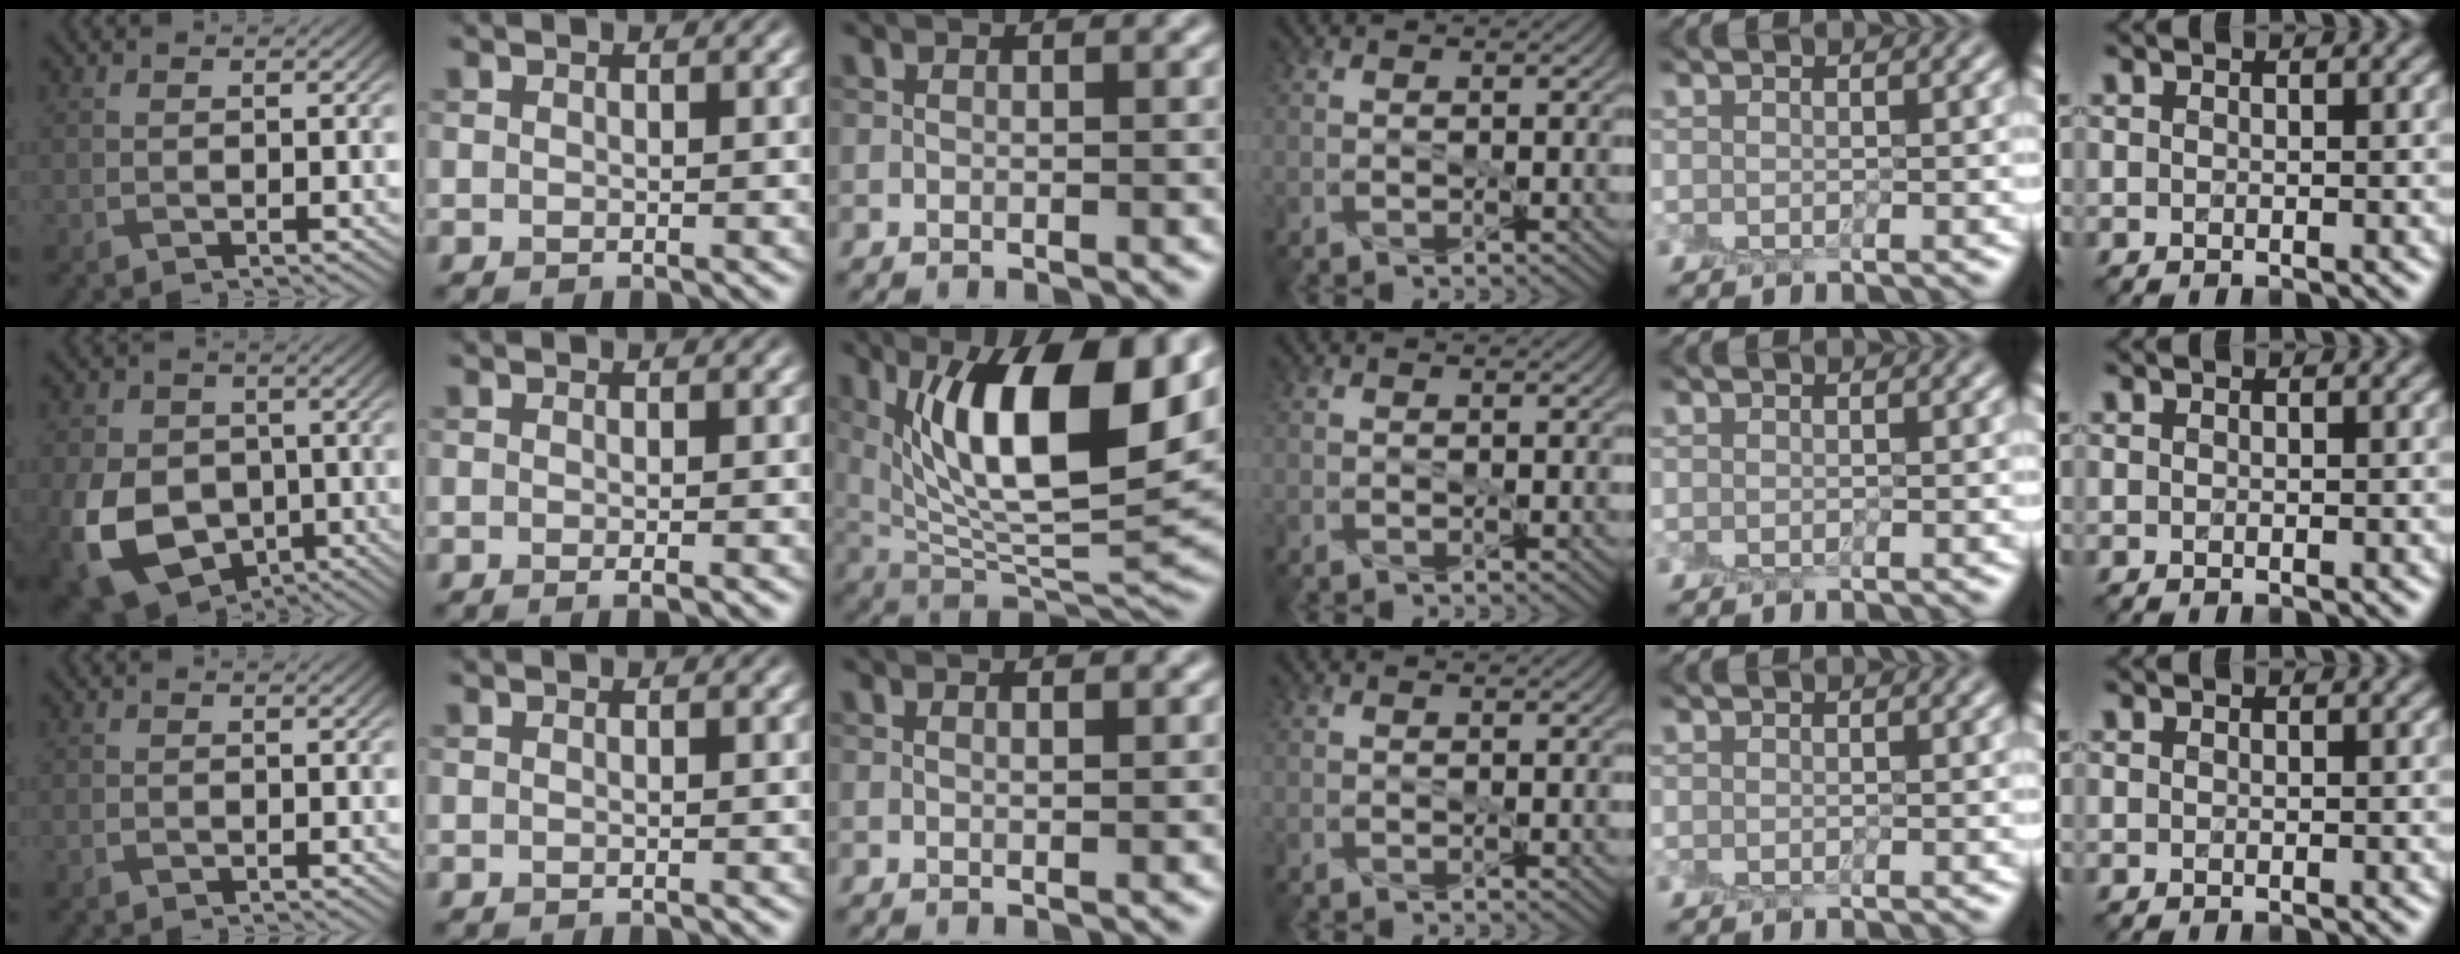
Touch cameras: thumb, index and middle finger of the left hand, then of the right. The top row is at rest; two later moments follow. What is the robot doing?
{"motion": "peel", "object": "sticky note"}